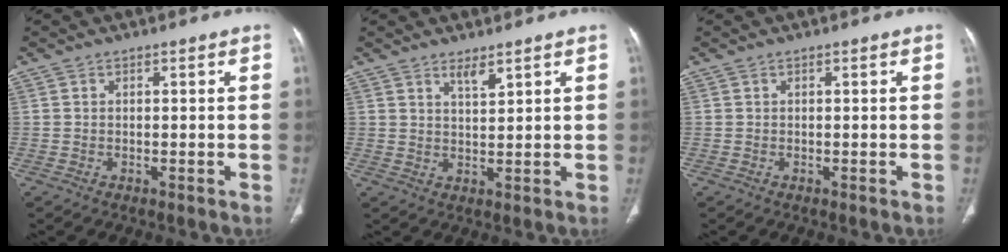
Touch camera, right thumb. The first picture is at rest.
{"total": 2.7, "force": [2.1, 0.6, 1.6], "torque": [-0.022, -0.021, 0.043]}
{"total": 0.0}